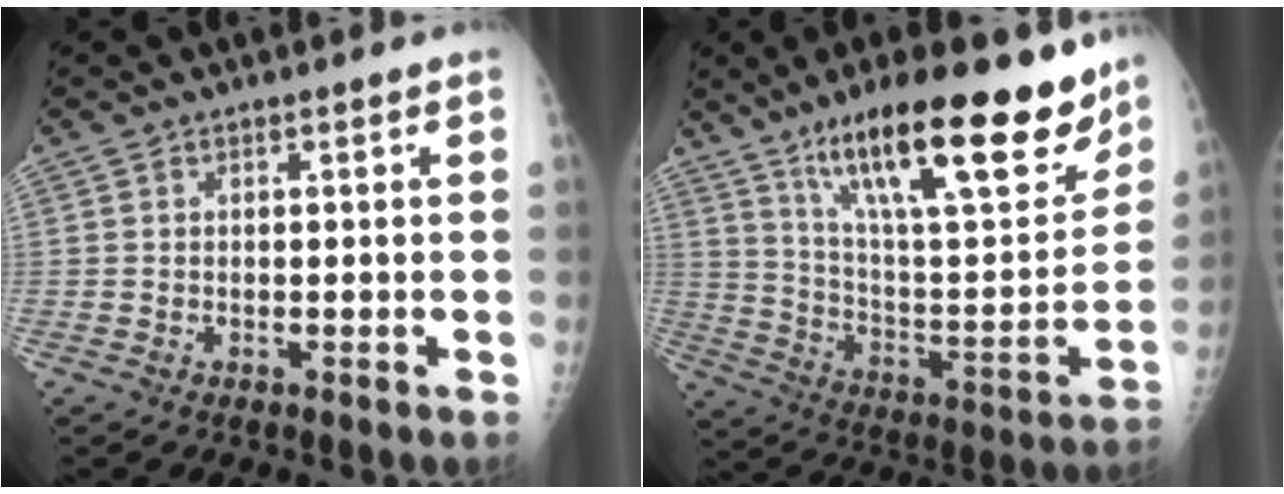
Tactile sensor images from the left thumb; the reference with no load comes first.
{"total": 28.1, "force": [18.5, 7.8, 19.6], "torque": [-0.262, -0.064, 0.300]}